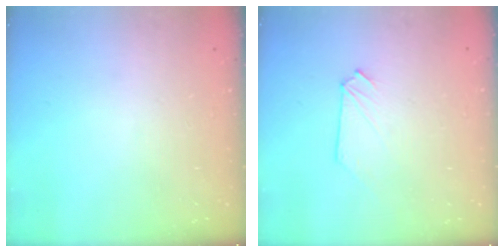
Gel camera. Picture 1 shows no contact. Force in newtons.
{"total": 0.0}